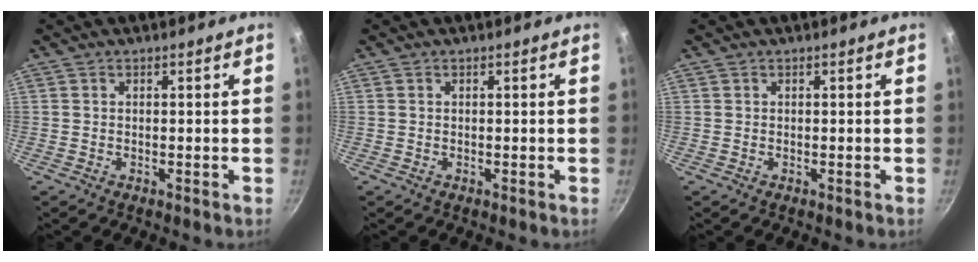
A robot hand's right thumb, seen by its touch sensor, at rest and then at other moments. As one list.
[{"total": 0.0}, {"total": 0.0}]